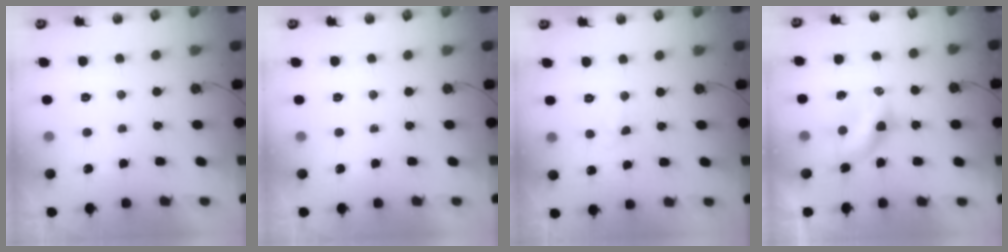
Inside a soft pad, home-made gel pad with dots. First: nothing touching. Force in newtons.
{"total": 0.0}
{"total": 4.0, "press": 3.6, "slide": 1.7}
{"total": 7.1, "press": 6.9, "slide": 1.6}